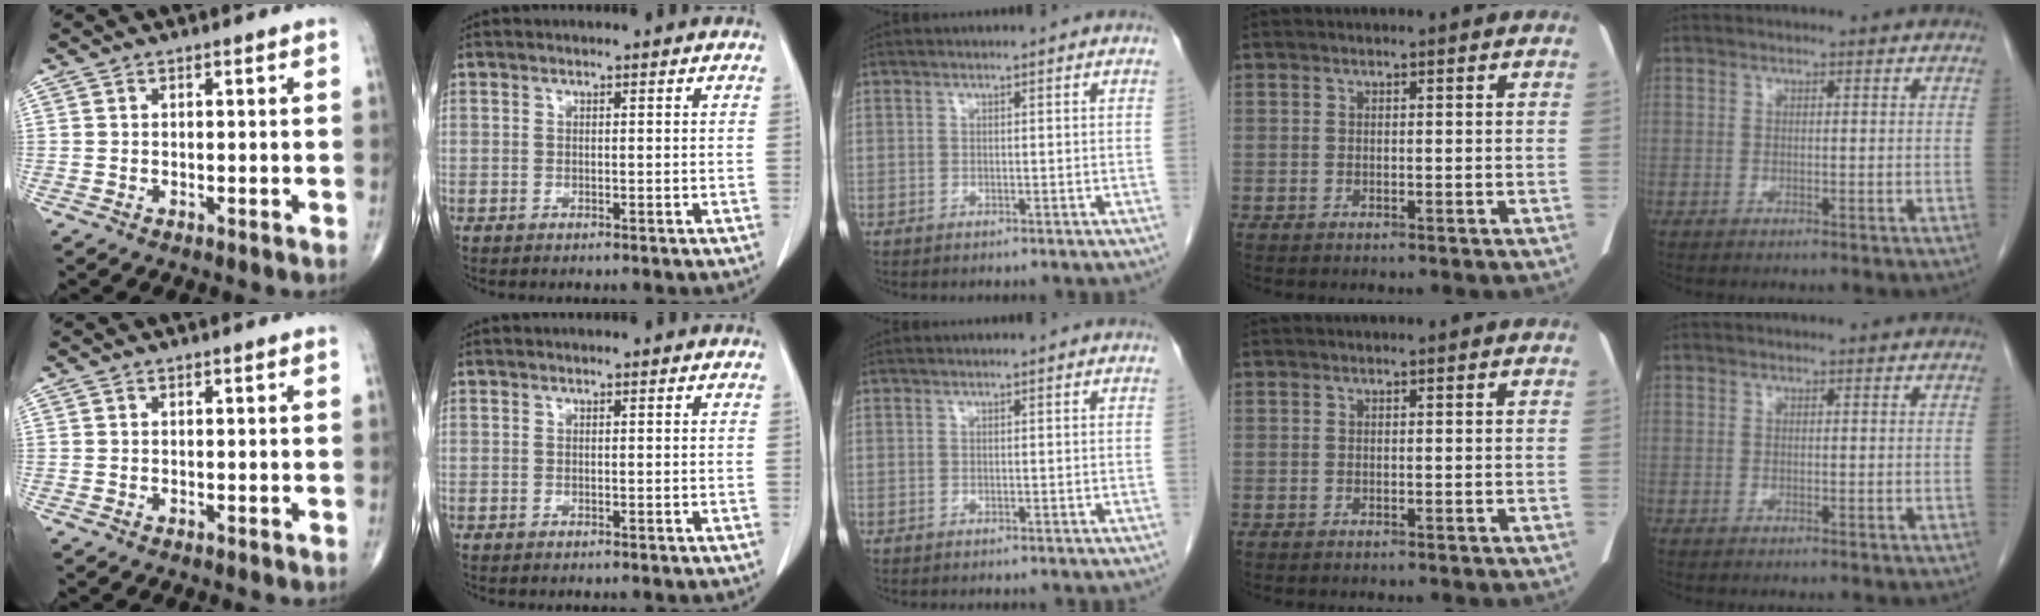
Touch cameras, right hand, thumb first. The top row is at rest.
{}